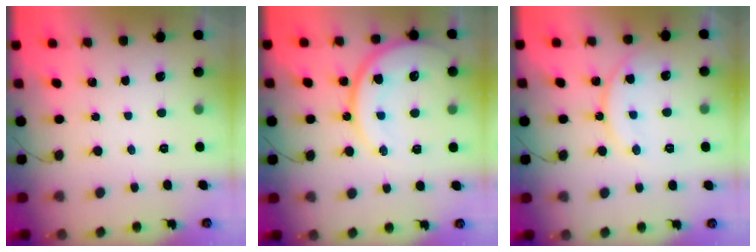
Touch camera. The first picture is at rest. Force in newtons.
{"total": 17.0, "press": 16.9, "slide": 1.5}
{"total": 13.3, "press": 13.3, "slide": 1.1}